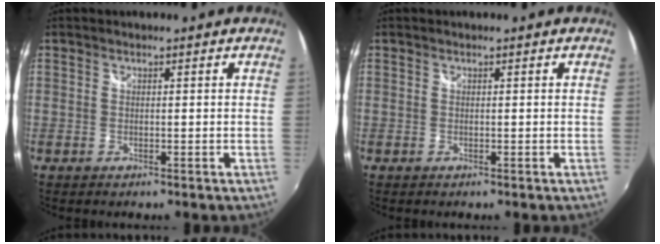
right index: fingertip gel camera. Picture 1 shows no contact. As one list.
[{"total": 0.0}]